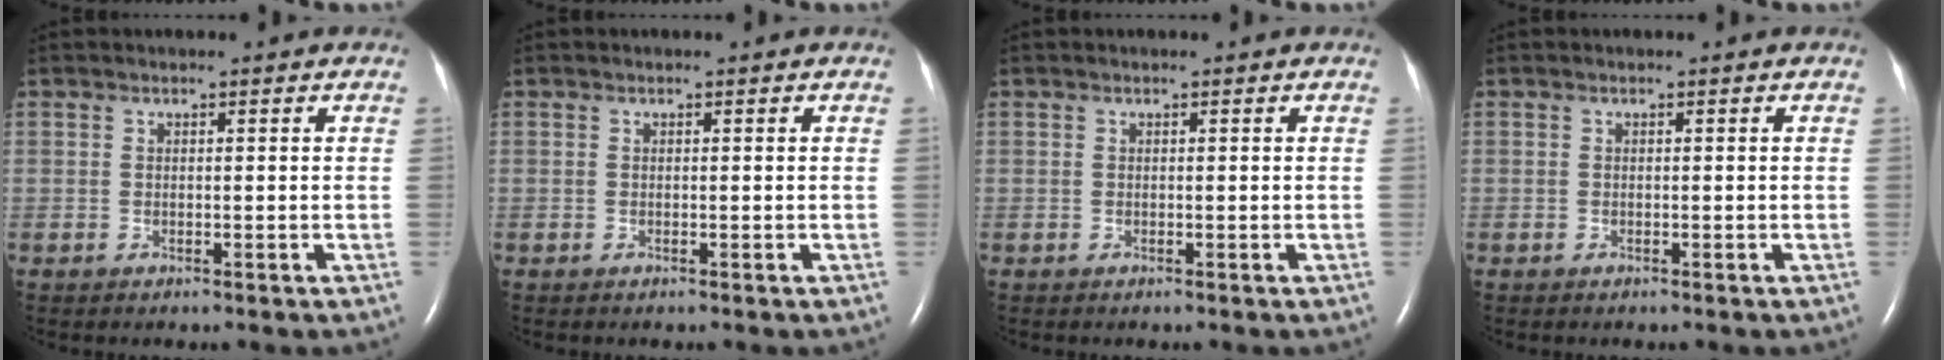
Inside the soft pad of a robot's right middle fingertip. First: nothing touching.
{"total": 0.0}
{"total": 0.0}
{"total": 0.0}